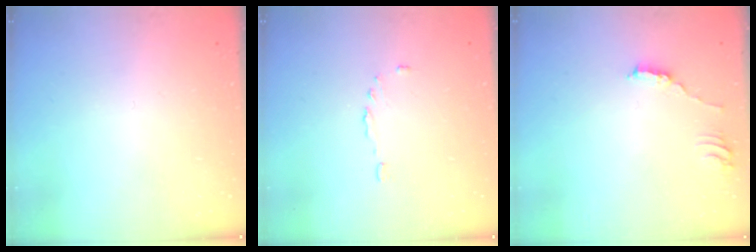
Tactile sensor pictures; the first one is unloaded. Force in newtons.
{"total": 2.9, "press": 2.9, "slide": 0.5}
{"total": 2.5, "press": 2.5, "slide": 0.2}